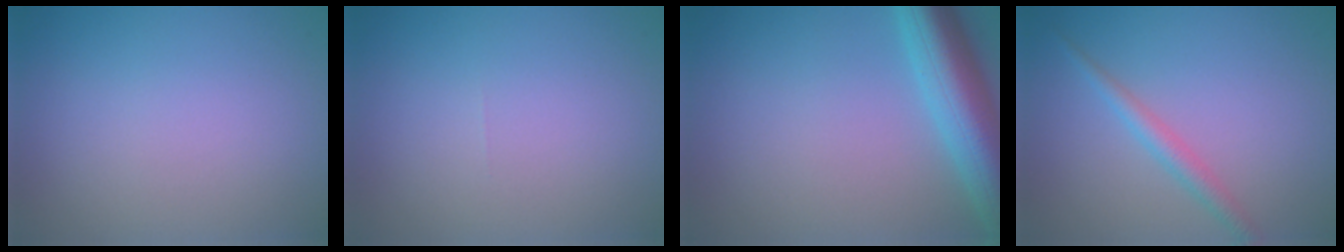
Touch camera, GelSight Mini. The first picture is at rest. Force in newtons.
{"total": 0.0}
{"total": 7.5, "press": 7.5, "slide": 0.4}
{"total": 2.0, "press": 2.0, "slide": 0.0}